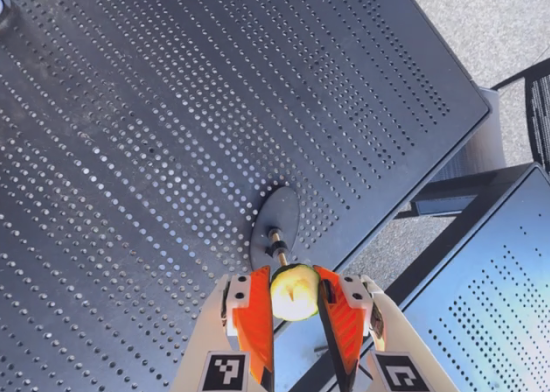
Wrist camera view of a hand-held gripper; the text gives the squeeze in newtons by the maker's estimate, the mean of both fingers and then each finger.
{"total": 8.7, "left": 8.6, "right": 8.8}